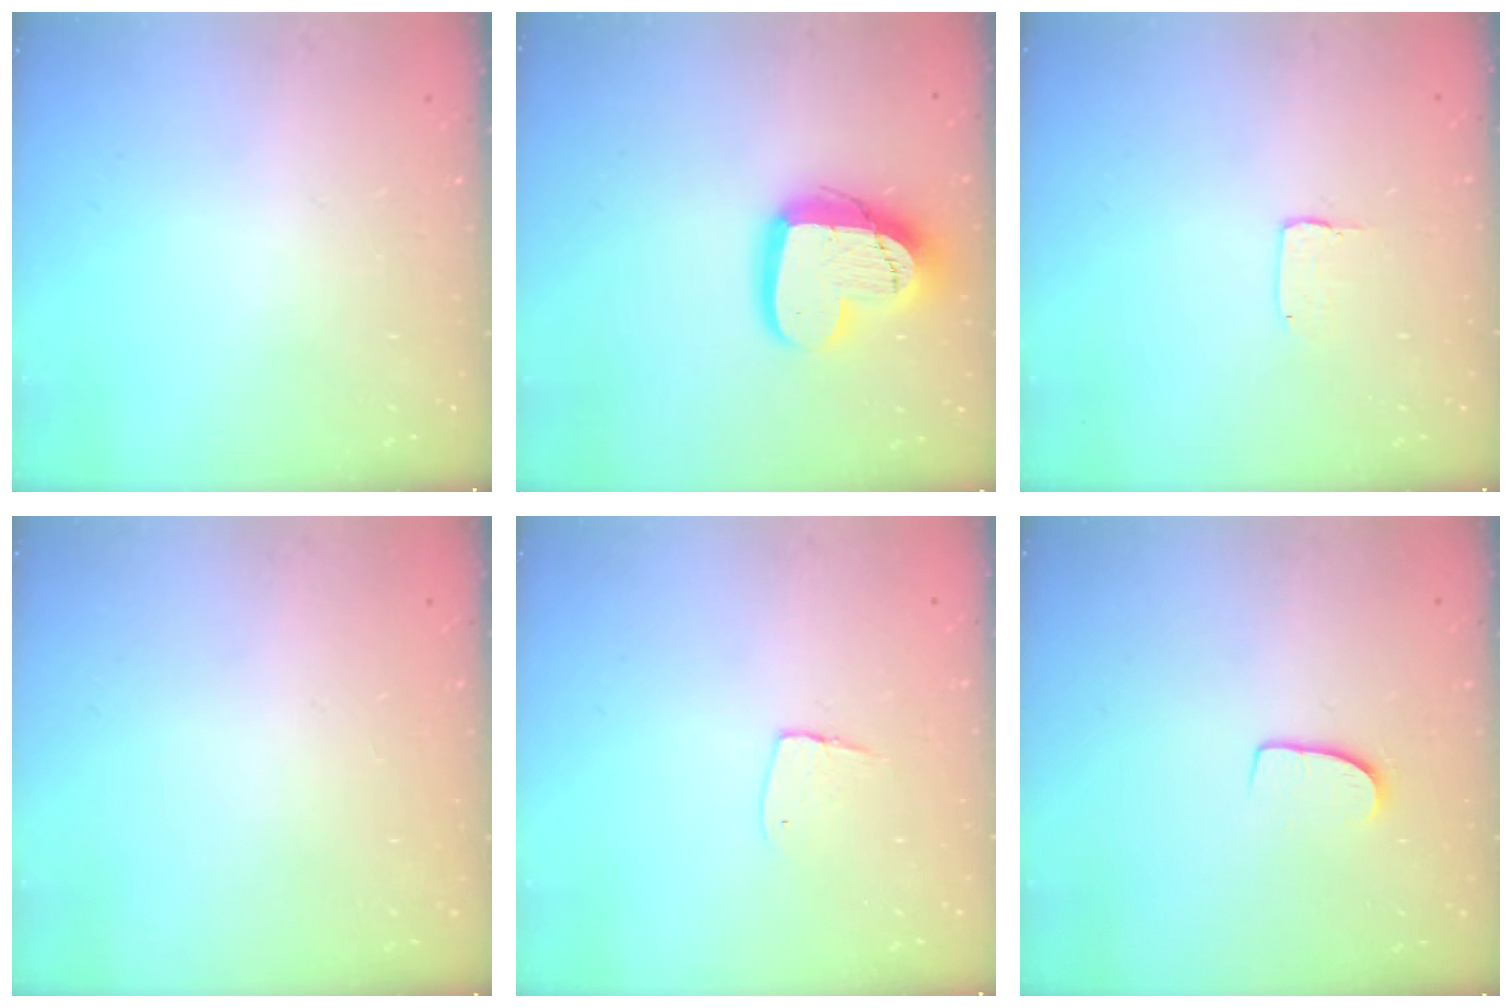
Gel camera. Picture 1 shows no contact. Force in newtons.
{"total": 16.4, "press": 16.3, "slide": 1.4}
{"total": 2.0, "press": 2.0, "slide": 0.1}
{"total": 0.0}
{"total": 4.6, "press": 4.6, "slide": 0.4}
{"total": 6.4, "press": 6.4, "slide": 0.6}